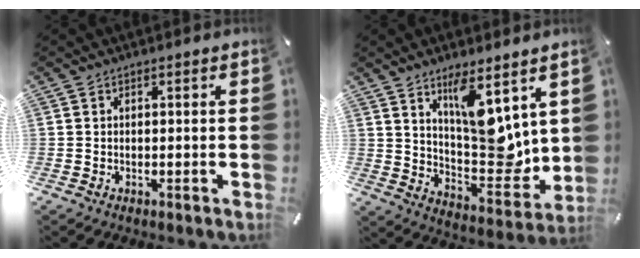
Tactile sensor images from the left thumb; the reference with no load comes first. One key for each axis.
{"total": 14.5, "fx": 7.3, "fy": 6.7, "fz": 10.6, "tx": -0.138, "ty": -0.066, "tz": 0.131}